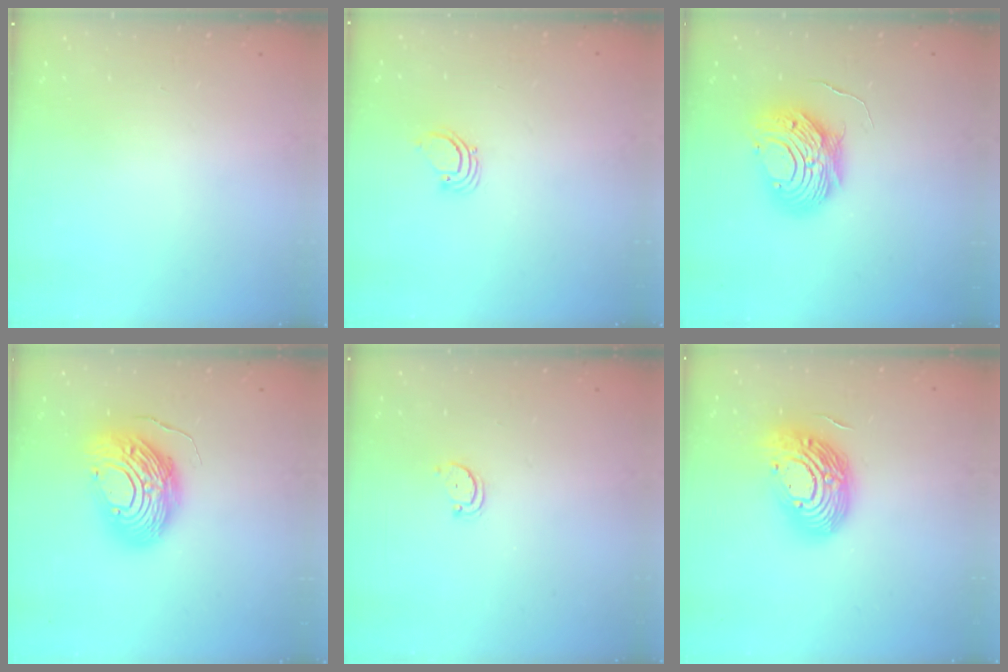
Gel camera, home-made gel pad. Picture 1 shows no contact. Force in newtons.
{"total": 2.2, "press": 2.2, "slide": 0.2}
{"total": 10.1, "press": 10.0, "slide": 1.0}
{"total": 16.1, "press": 16.0, "slide": 1.6}
{"total": 2.5, "press": 2.4, "slide": 0.5}
{"total": 17.5, "press": 17.5, "slide": 1.3}